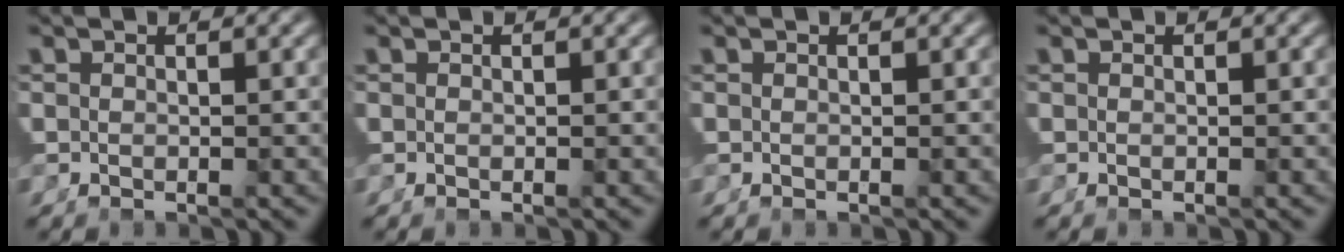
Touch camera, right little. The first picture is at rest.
{"total": 0.0}
{"total": 0.0}
{"total": 0.0}